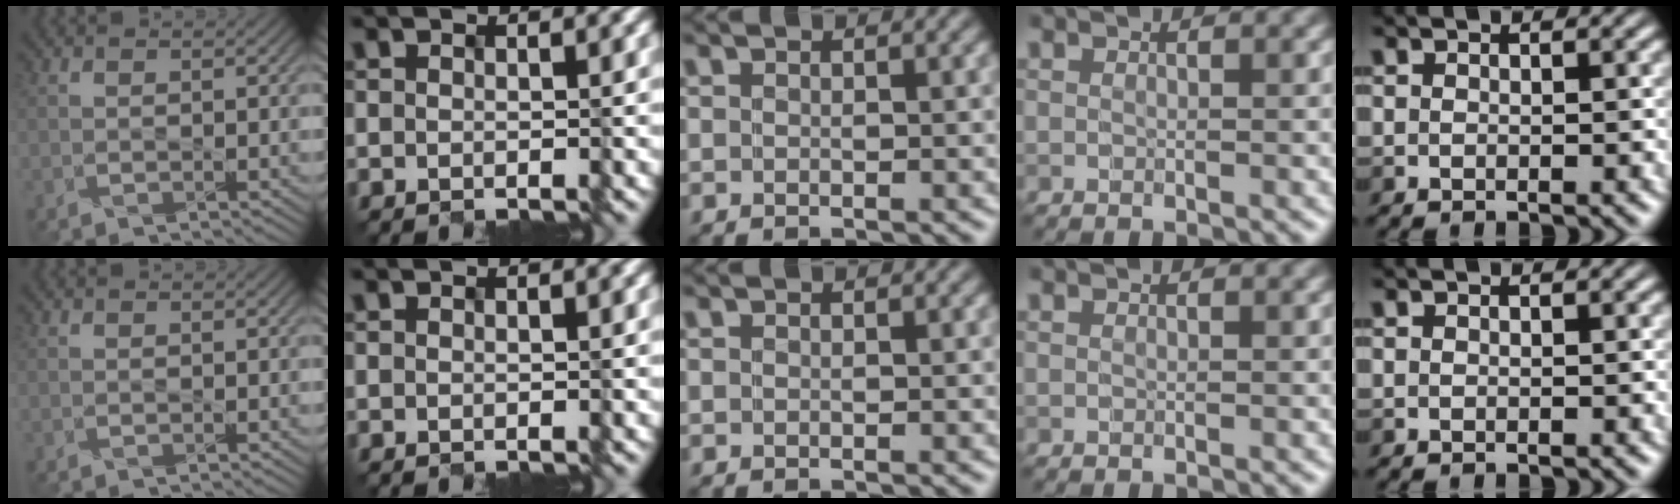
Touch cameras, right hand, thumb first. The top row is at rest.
{}